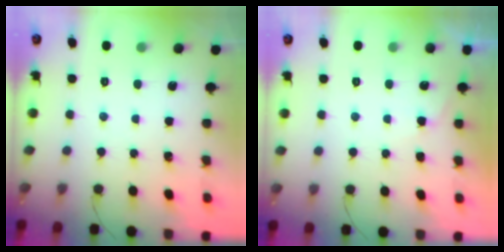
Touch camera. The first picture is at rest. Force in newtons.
{"total": 4.4, "press": 4.4, "slide": 0.1}